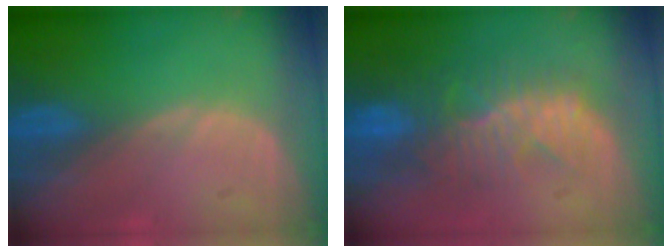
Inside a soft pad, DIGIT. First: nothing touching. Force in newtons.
{"total": 10.3, "press": 8.8, "slide": 5.4}